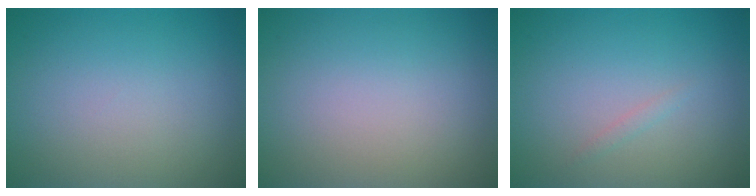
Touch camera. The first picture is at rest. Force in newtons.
{"total": 0.0}
{"total": 0.5, "press": 0.5, "slide": 0.0}